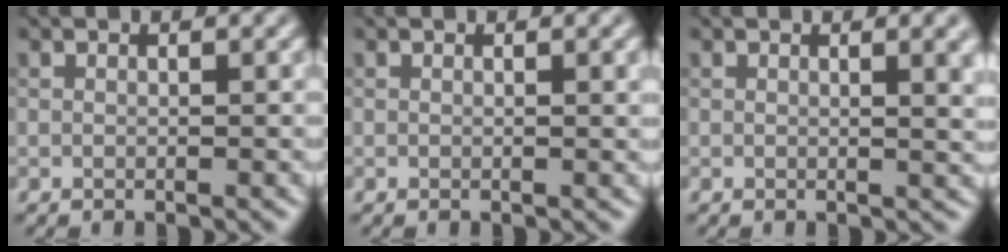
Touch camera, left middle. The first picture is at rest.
{"total": 1.1, "force": [0.3, 0.3, 1.0], "torque": [-0.010, 0.002, 0.003]}
{"total": 3.4, "force": [1.1, 1.2, 3.0], "torque": [-0.024, 0.004, 0.011]}